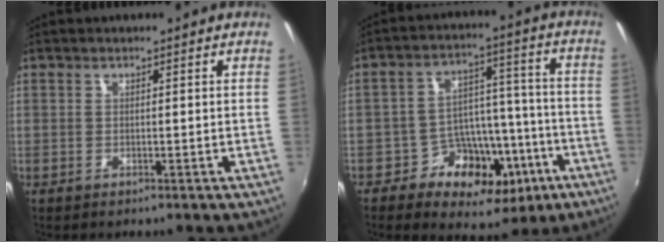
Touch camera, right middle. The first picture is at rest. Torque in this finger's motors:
{"motor_torque": [1.05, -1.09, 0.13, 0.02]}